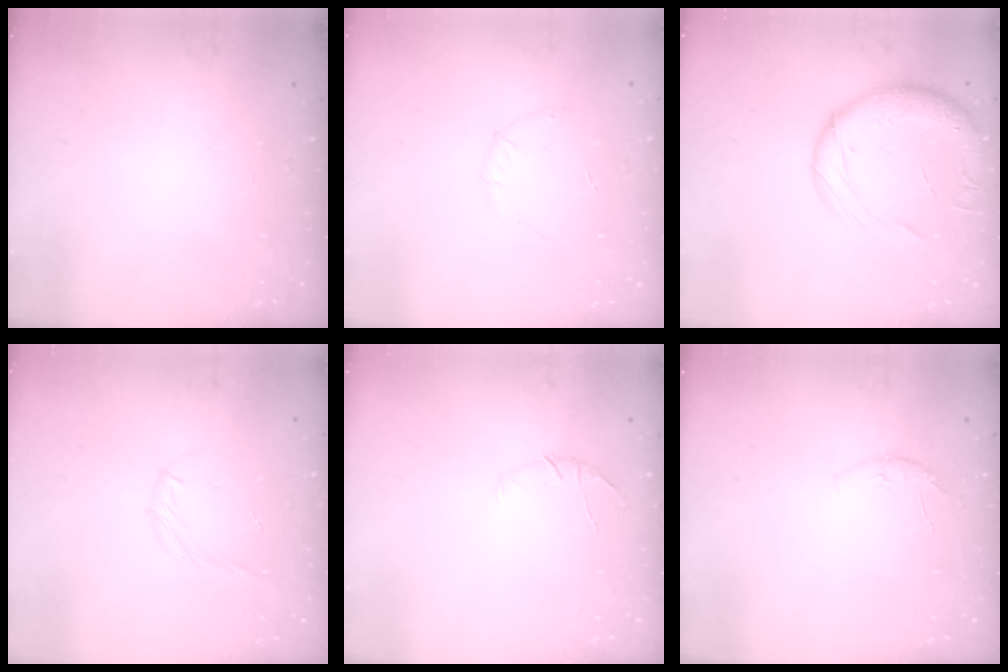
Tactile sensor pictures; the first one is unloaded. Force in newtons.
{"total": 5.7, "press": 5.5, "slide": 1.6}
{"total": 17.5, "press": 17.1, "slide": 3.9}
{"total": 6.4, "press": 6.3, "slide": 1.4}
{"total": 6.0, "press": 5.8, "slide": 1.5}
{"total": 5.6, "press": 5.5, "slide": 1.1}